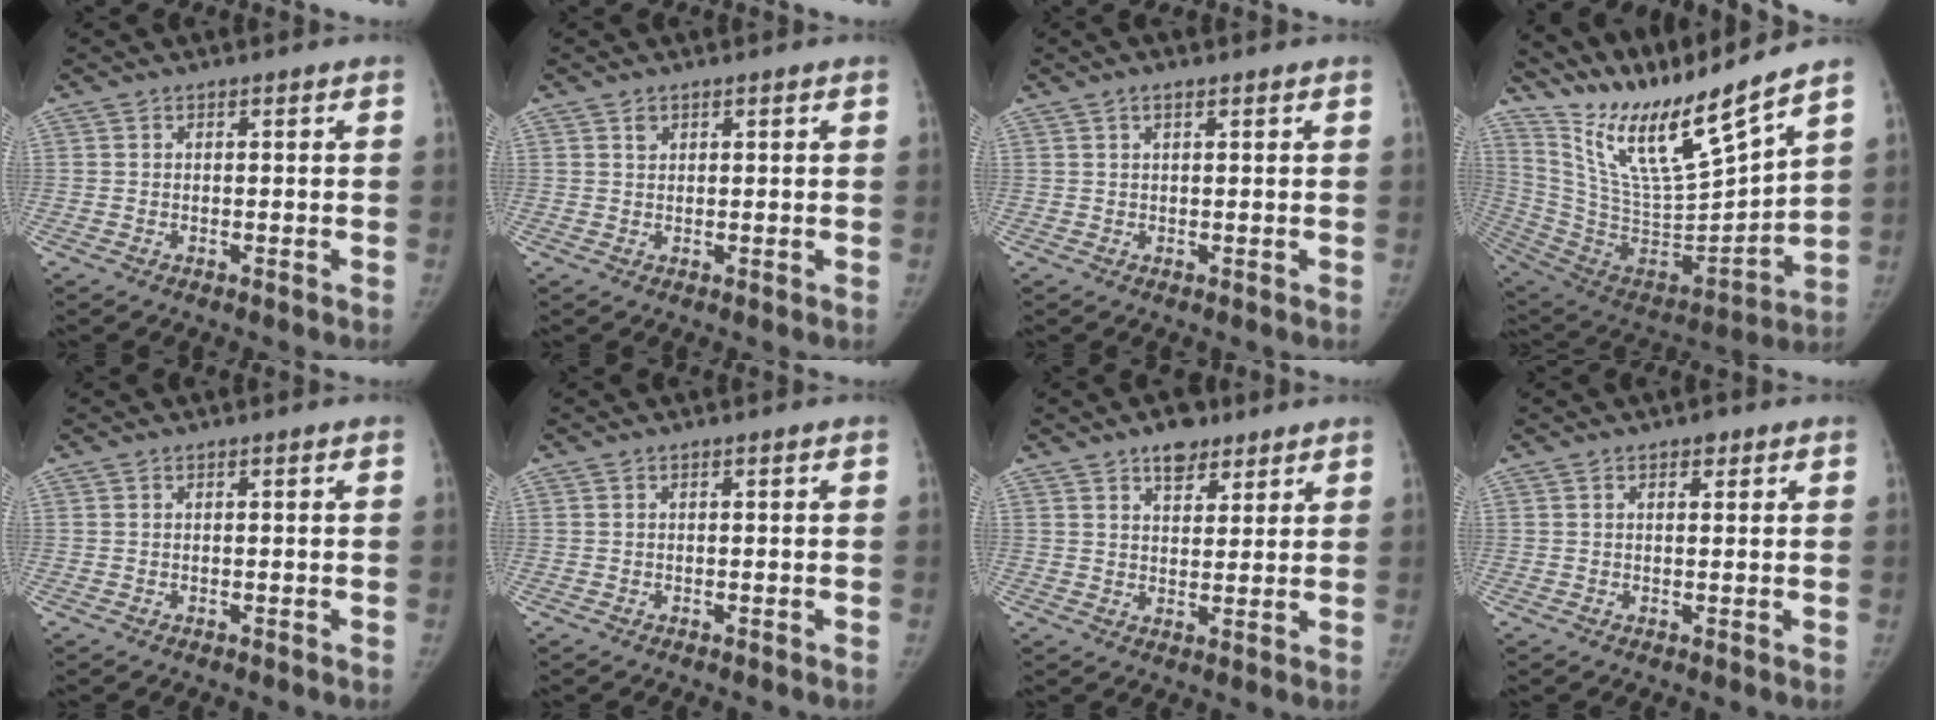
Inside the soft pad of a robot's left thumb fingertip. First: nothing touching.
{"total": 1.2, "force": [0.8, 0.9, 0.4], "torque": [0.005, -0.003, 0.012]}
{"total": 1.7, "force": [1.0, 0.6, 1.3], "torque": [-0.021, 0.005, 0.014]}
{"total": 21.3, "force": [17.0, 2.1, 12.6], "torque": [-0.194, -0.094, 0.326]}
{"total": 0.0}
{"total": 0.0}
{"total": 6.3, "force": [4.2, 3.5, 3.1], "torque": [-0.020, -0.021, 0.065]}
{"total": 1.7, "force": [1.0, 0.9, 1.0], "torque": [-0.005, -0.002, 0.011]}